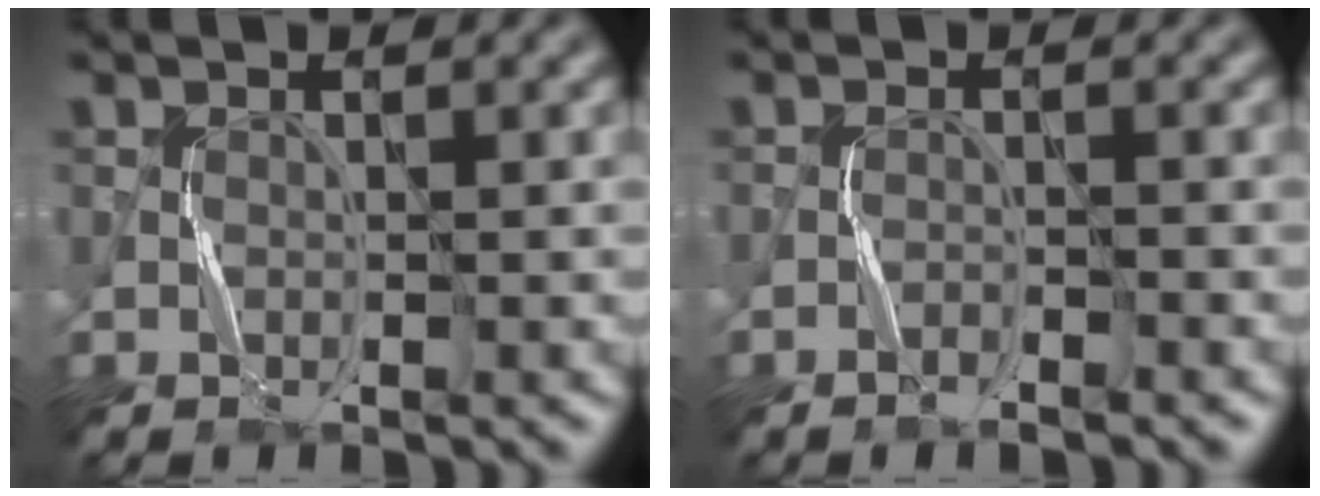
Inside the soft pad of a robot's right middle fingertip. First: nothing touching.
{"total": 1.4, "force": [-1.2, 0.0, 0.6], "torque": [-0.015, 0.007, -0.020]}